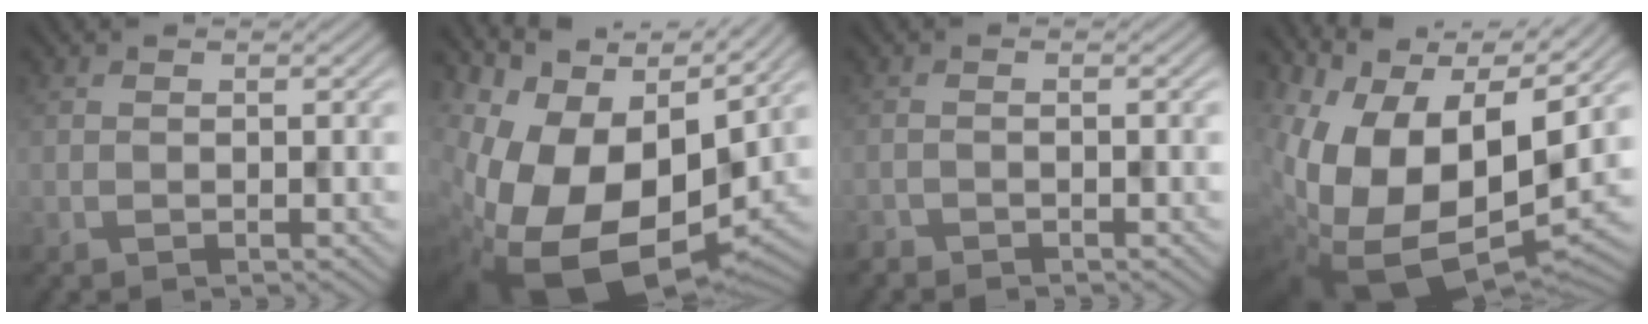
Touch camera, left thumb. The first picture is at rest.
{"total": 18.5, "force": [-2.9, 10.4, 15.1], "torque": [-0.294, -0.036, -0.032]}
{"total": 0.9, "force": [-0.9, 0.0, 0.1], "torque": [-0.003, -0.002, -0.021]}
{"total": 17.4, "force": [0.7, 9.9, 14.3], "torque": [-0.294, -0.032, 0.039]}